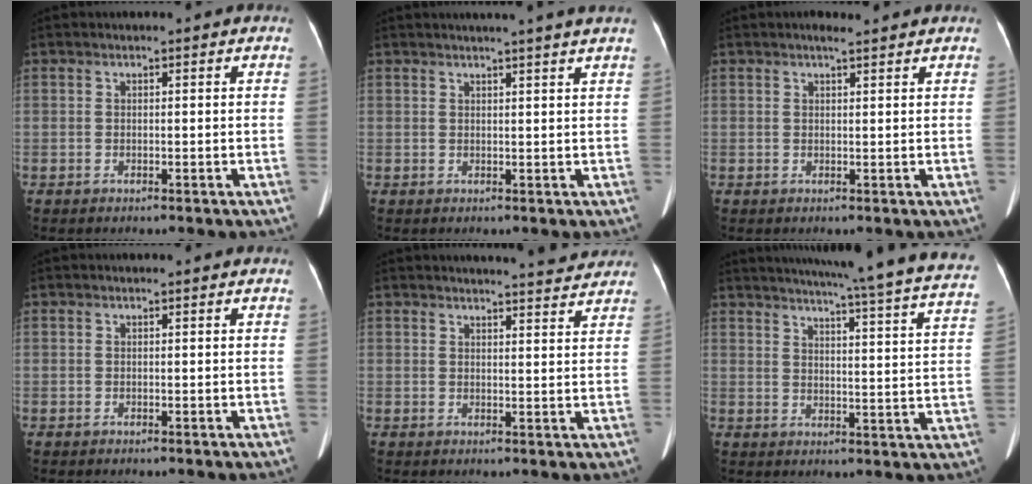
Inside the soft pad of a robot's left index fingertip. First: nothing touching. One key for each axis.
{"total": 6.1, "fx": 5.3, "fy": -1.1, "fz": 2.9, "tx": -0.036, "ty": 0.012, "tz": 0.052}
{"total": 2.2, "fx": 1.8, "fy": 0.2, "fz": 1.2, "tx": -0.019, "ty": 0.015, "tz": 0.027}
{"total": 0.0}
{"total": 7.6, "fx": 7.4, "fy": 0.5, "fz": 1.9, "tx": -0.026, "ty": -0.004, "tz": 0.077}
{"total": 27.5, "fx": 24.6, "fy": -0.6, "fz": 12.2, "tx": -0.187, "ty": -0.076, "tz": 0.287}